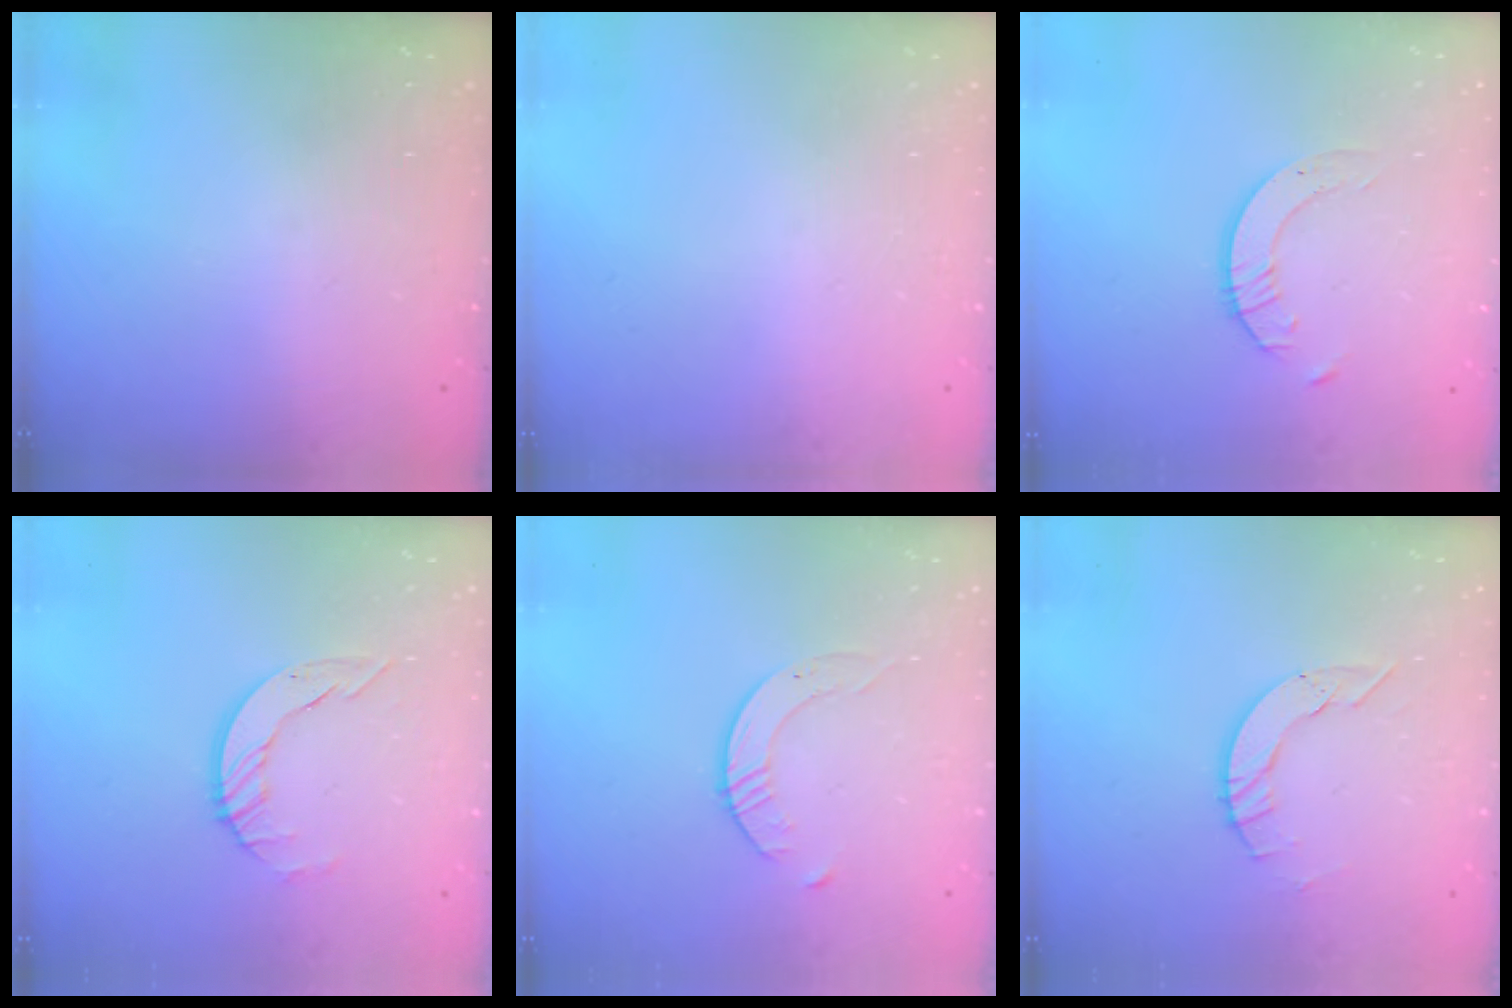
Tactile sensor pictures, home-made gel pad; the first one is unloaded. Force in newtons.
{"total": 0.0}
{"total": 2.3, "press": 2.3, "slide": 0.2}
{"total": 5.2, "press": 5.2, "slide": 0.5}
{"total": 2.6, "press": 2.6, "slide": 0.3}
{"total": 5.5, "press": 5.5, "slide": 0.2}